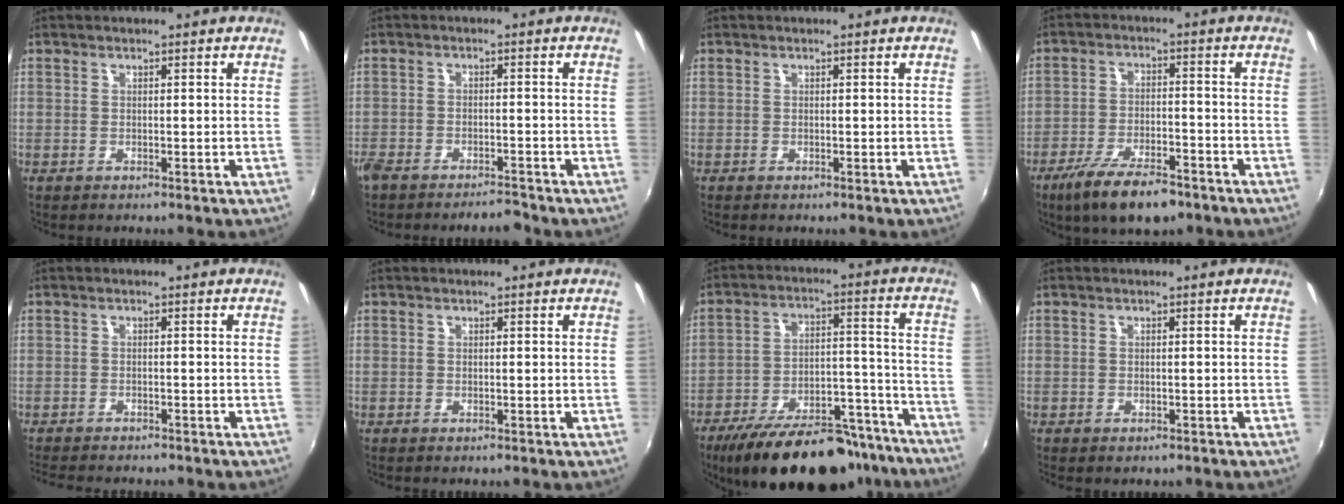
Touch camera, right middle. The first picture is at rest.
{"total": 5.7, "force": [-5.2, 1.3, 1.9], "torque": [-0.060, -0.009, -0.087]}
{"total": 0.0}
{"total": 12.0, "force": [-8.6, 4.0, 7.5], "torque": [-0.163, -0.025, -0.145]}
{"total": 6.4, "force": [-5.7, 1.3, 2.4], "torque": [-0.060, -0.020, -0.090]}
{"total": 0.0}
{"total": 25.6, "force": [-20.5, 9.7, 12.0], "torque": [-0.208, 0.010, -0.274]}
{"total": 1.6, "force": [-1.2, 0.8, 0.7], "torque": [-0.015, -0.009, -0.017]}